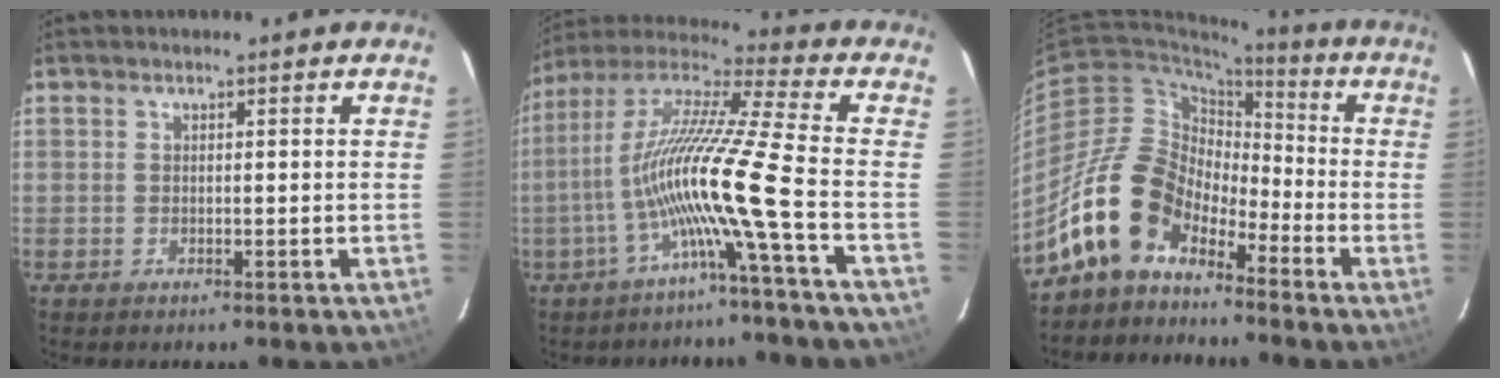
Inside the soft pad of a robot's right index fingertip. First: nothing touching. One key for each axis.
{"total": 14.5, "fx": -5.3, "fy": -2.0, "fz": 13.4, "tx": -0.229, "ty": -0.010, "tz": -0.107}
{"total": 14.0, "fx": -9.5, "fy": 8.1, "fz": 6.4, "tx": -0.118, "ty": 0.018, "tz": -0.182}